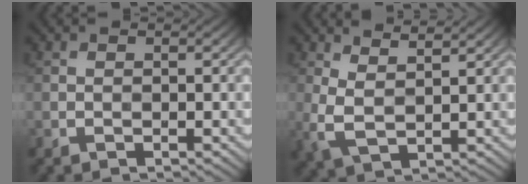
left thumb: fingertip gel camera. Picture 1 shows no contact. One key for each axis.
{"total": 4.5, "fx": 2.7, "fy": 1.6, "fz": 3.3, "tx": -0.086, "ty": -0.002, "tz": 0.055}